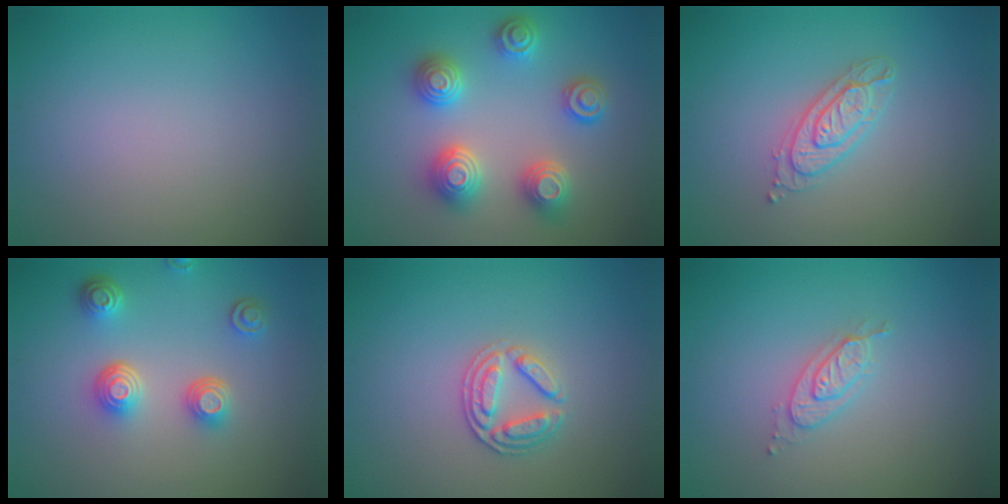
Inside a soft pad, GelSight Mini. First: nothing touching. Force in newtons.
{"total": 4.7, "press": 4.6, "slide": 0.8}
{"total": 2.3, "press": 2.2, "slide": 0.5}
{"total": 3.9, "press": 3.2, "slide": 2.2}
{"total": 2.7, "press": 2.5, "slide": 0.8}
{"total": 2.2, "press": 2.2, "slide": 0.3}